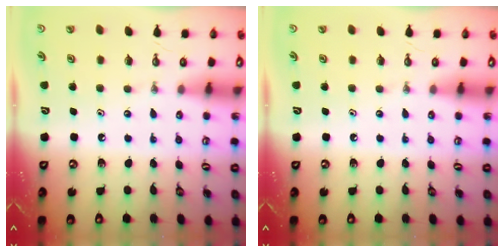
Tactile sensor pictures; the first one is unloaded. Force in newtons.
{"total": 0.0}